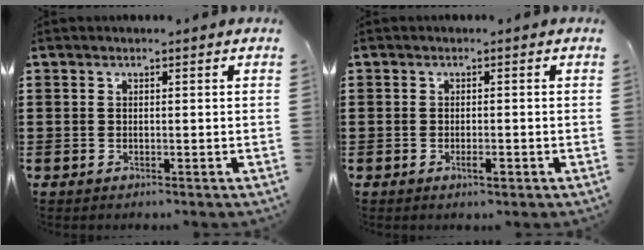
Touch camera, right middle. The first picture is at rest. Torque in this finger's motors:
{"motor_torque": [0.59, 0.36, 0.00, 0.00]}